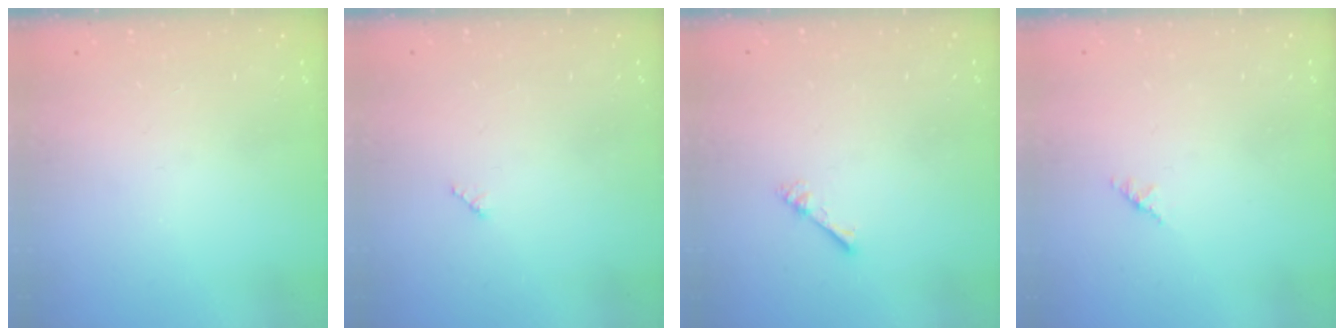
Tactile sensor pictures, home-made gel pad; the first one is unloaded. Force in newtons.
{"total": 2.5, "press": 2.5, "slide": 0.3}
{"total": 1.0, "press": 1.0, "slide": 0.3}
{"total": 1.4, "press": 1.3, "slide": 0.4}